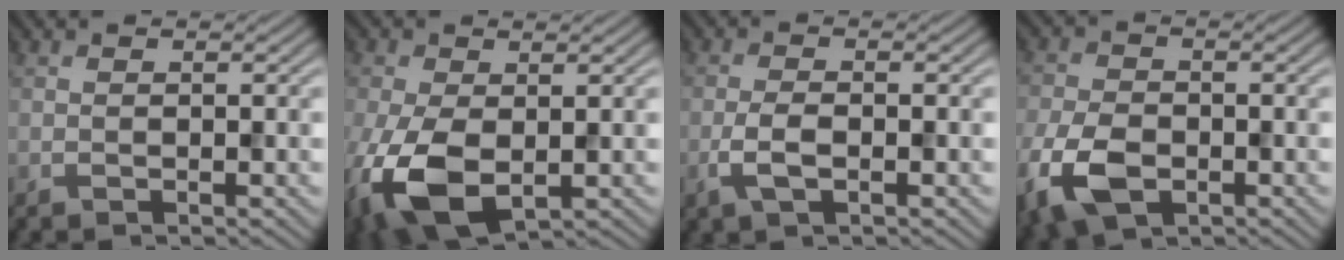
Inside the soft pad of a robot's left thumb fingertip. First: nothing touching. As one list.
[{"total": 9.4, "force": [-2.4, 5.5, 7.1], "torque": [-0.187, -0.025, -0.046]}, {"total": 3.0, "force": [-1.1, 1.3, 2.5], "torque": [-0.058, -0.004, -0.025]}, {"total": 8.1, "force": [-3.5, 4.9, 5.4], "torque": [-0.140, -0.017, -0.074]}]